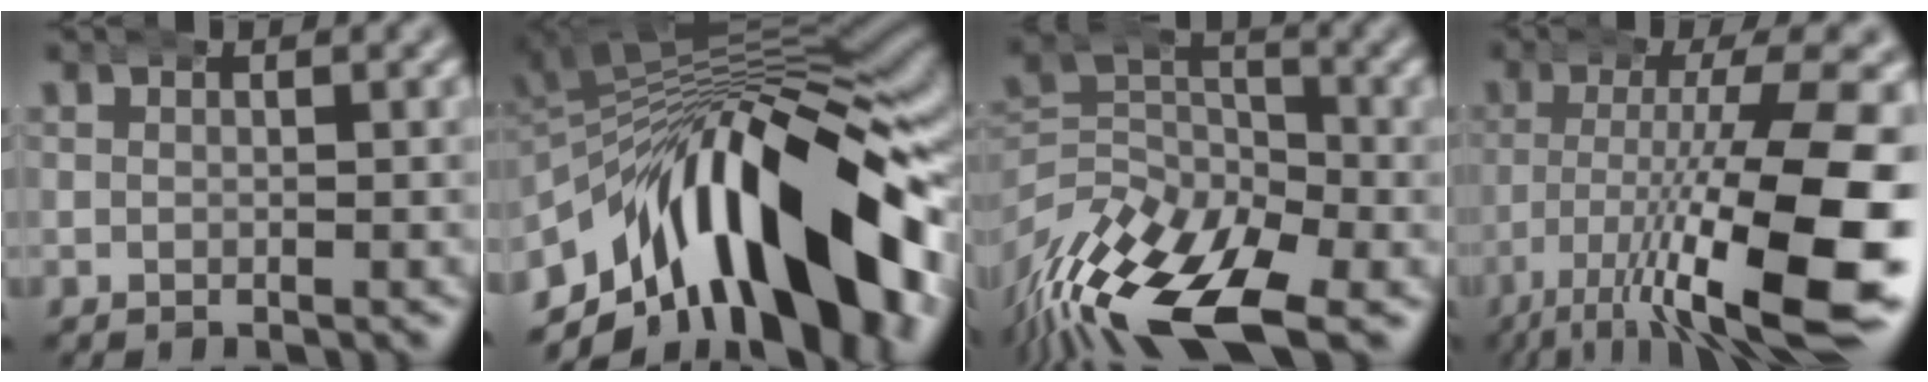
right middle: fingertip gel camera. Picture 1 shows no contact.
{"total": 23.7, "force": [-4.1, 14.1, 18.6], "torque": [-0.253, 0.012, -0.066]}
{"total": 9.7, "force": [-2.3, 6.4, 6.8], "torque": [-0.124, -0.038, -0.034]}
{"total": 12.6, "force": [-2.8, 4.1, 11.5], "torque": [-0.154, -0.023, -0.024]}